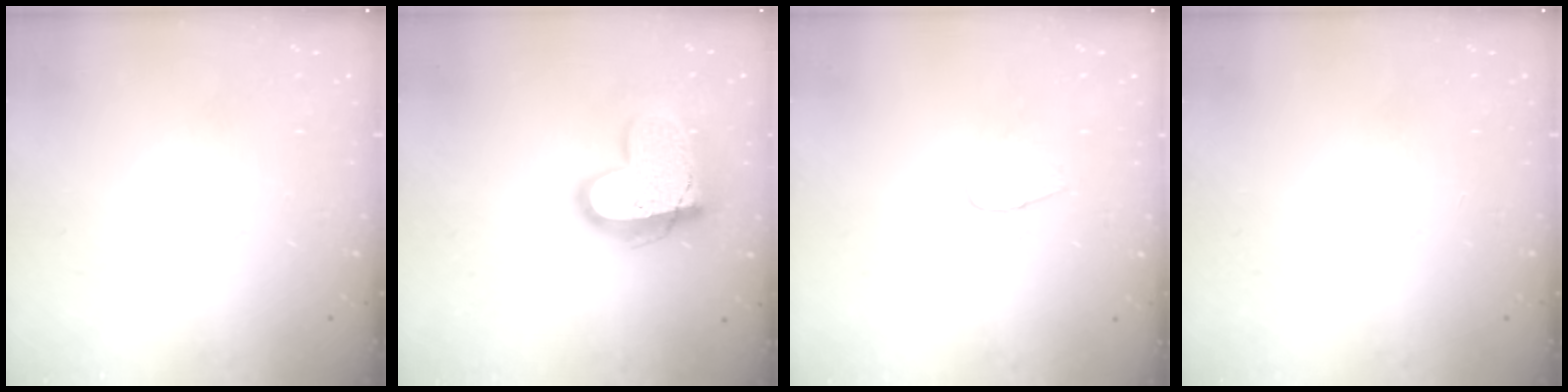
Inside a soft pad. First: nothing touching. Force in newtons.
{"total": 16.8, "press": 16.7, "slide": 1.5}
{"total": 4.7, "press": 4.6, "slide": 0.4}
{"total": 0.0}